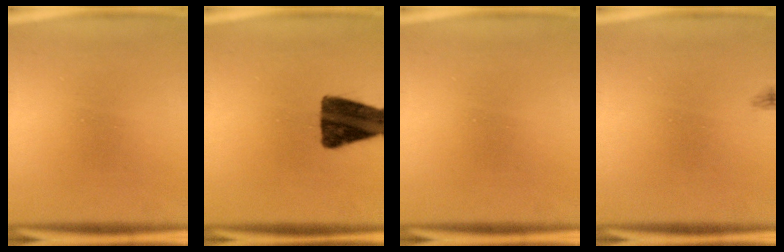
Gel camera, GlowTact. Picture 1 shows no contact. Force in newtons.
{"total": 14.6}
{"total": 0.0}
{"total": 0.9}